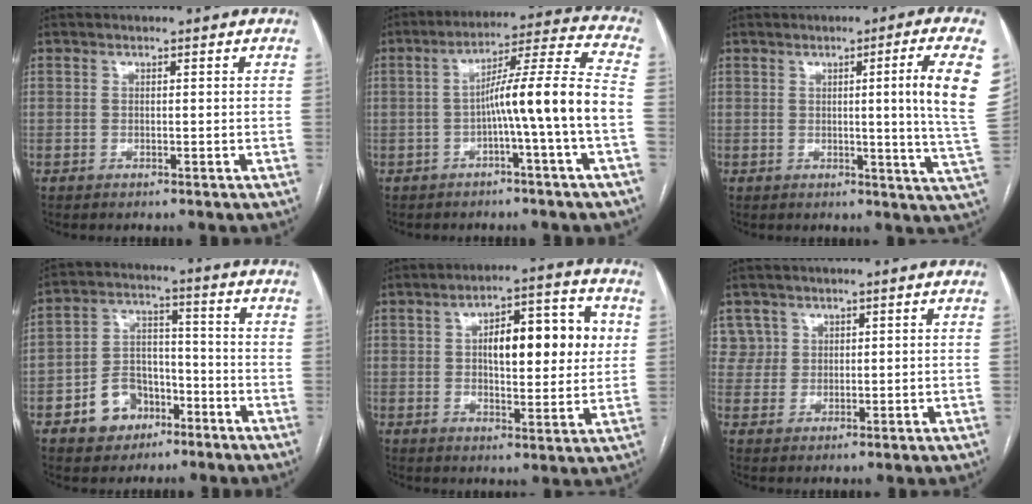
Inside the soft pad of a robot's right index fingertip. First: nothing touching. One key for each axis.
{"total": 11.5, "fx": -2.7, "fy": -1.6, "fz": 11.1, "tx": -0.172, "ty": 0.028, "tz": -0.043}
{"total": 10.7, "fx": 2.1, "fy": -2.3, "fz": 10.2, "tx": -0.121, "ty": -0.017, "tz": 0.022}
{"total": 8.8, "fx": -4.5, "fy": 6.6, "fz": 3.9, "tx": -0.076, "ty": 0.026, "tz": -0.069}
{"total": 13.4, "fx": 2.6, "fy": 4.7, "fz": 12.3, "tx": -0.172, "ty": 0.028, "tz": 0.038}
{"total": 3.6, "fx": 1.9, "fy": 3.0, "fz": -0.4, "tx": 0.023, "ty": 0.005, "tz": 0.033}